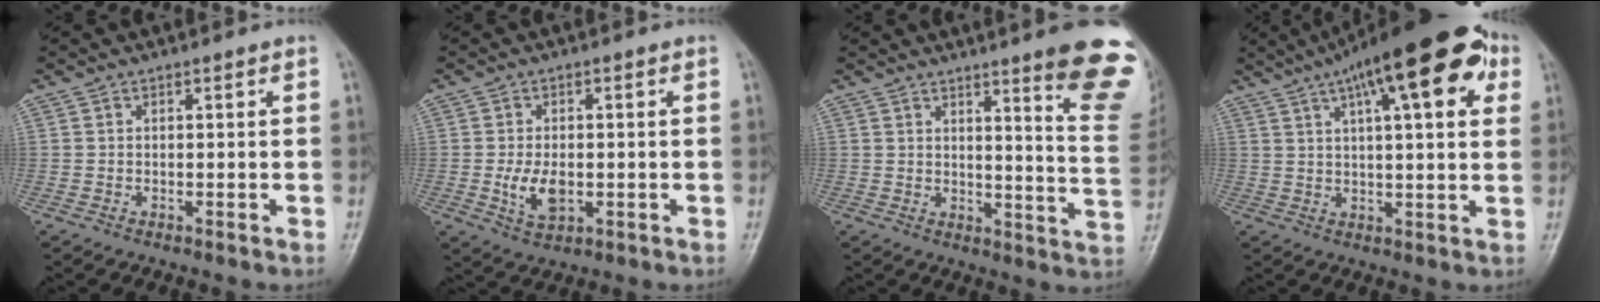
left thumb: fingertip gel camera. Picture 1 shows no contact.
{"total": 5.8, "force": [-0.9, 3.4, 4.6], "torque": [-0.083, -0.005, -0.013]}
{"total": 15.3, "force": [9.7, 1.5, 11.7], "torque": [-0.115, -0.065, 0.112]}
{"total": 21.0, "force": [9.7, 6.6, 17.5], "torque": [-0.247, 0.016, 0.138]}